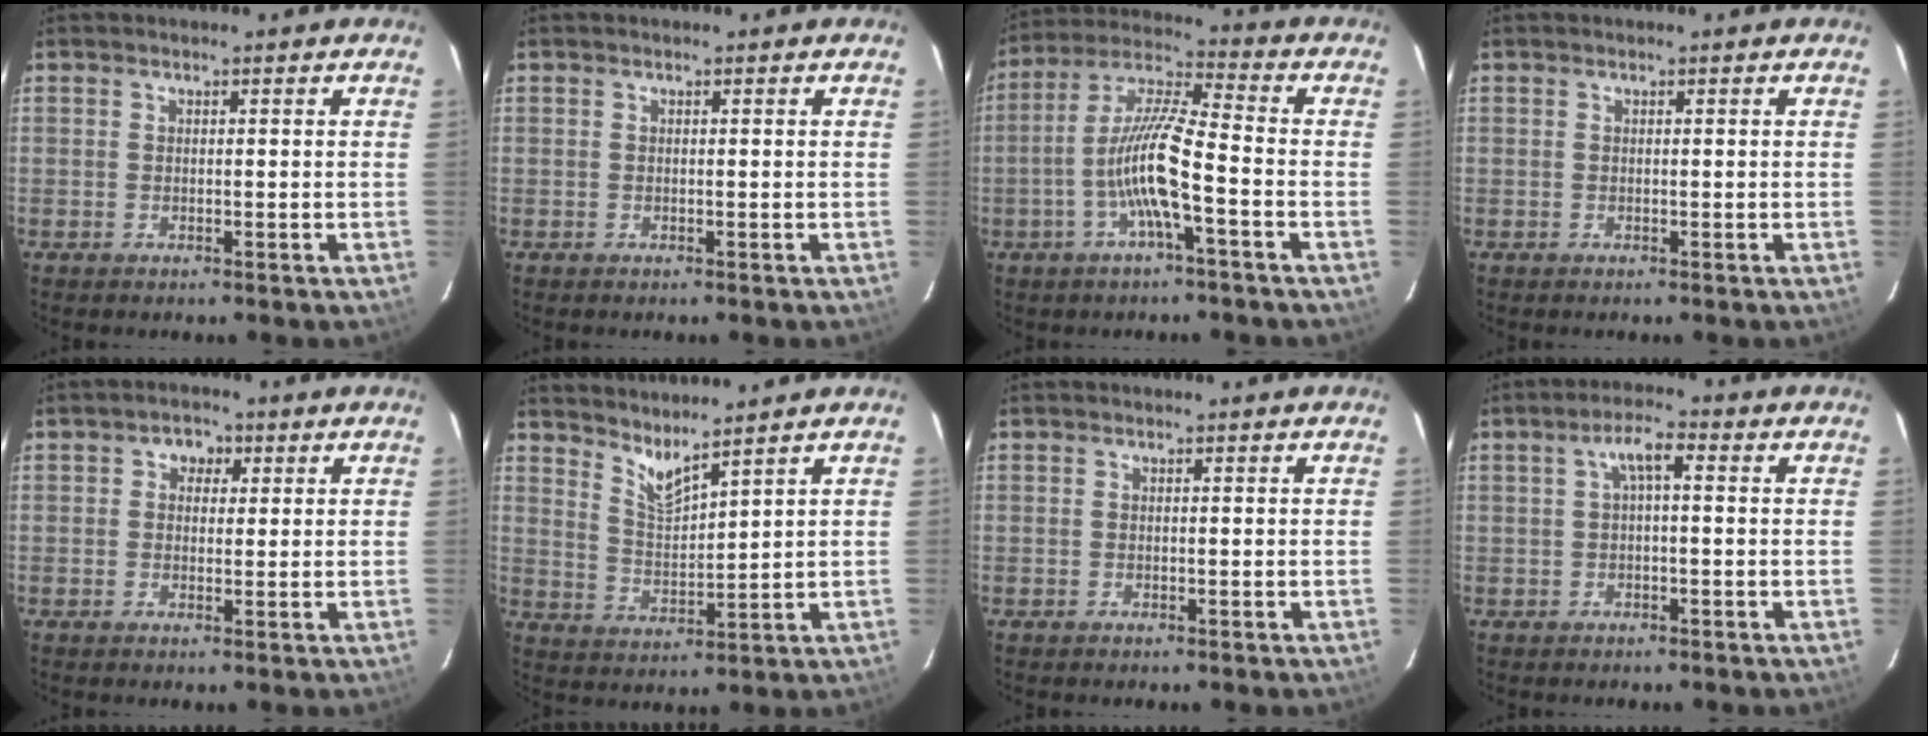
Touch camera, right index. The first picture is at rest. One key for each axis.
{"total": 0.0}
{"total": 11.0, "fx": -3.9, "fy": 1.0, "fz": 10.3, "tx": -0.213, "ty": 0.007, "tz": -0.077}
{"total": 0.0}
{"total": 3.3, "fx": 0.9, "fy": 2.9, "fz": 1.3, "tx": -0.018, "ty": 0.014, "tz": 0.011}
{"total": 5.6, "fx": 4.9, "fy": 0.3, "fz": 2.6, "tx": -0.049, "ty": -0.011, "tz": 0.096}
{"total": 0.0}
{"total": 3.8, "fx": 0.5, "fy": 1.1, "fz": 3.6, "tx": -0.070, "ty": 0.014, "tz": 0.011}